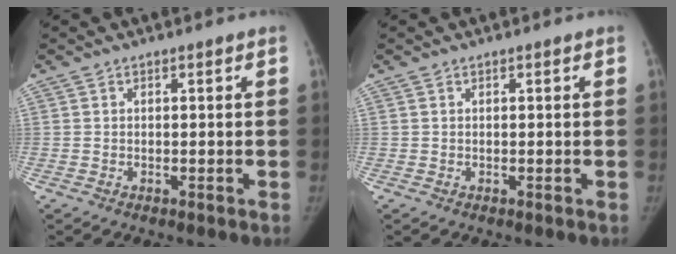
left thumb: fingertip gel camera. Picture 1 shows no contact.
{"total": 0.0}